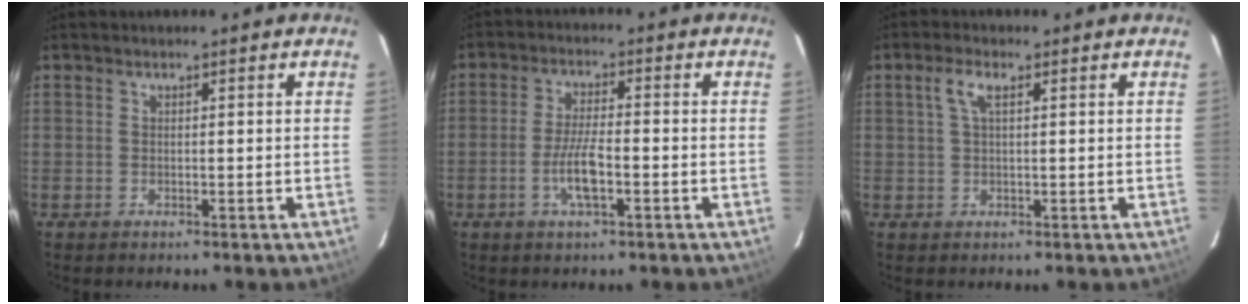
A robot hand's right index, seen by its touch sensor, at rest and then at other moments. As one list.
[{"total": 5.9, "force": [-2.2, 1.2, 5.4], "torque": [-0.106, 0.000, -0.042]}, {"total": 3.0, "force": [1.1, 1.0, 2.6], "torque": [-0.056, 0.008, 0.021]}]